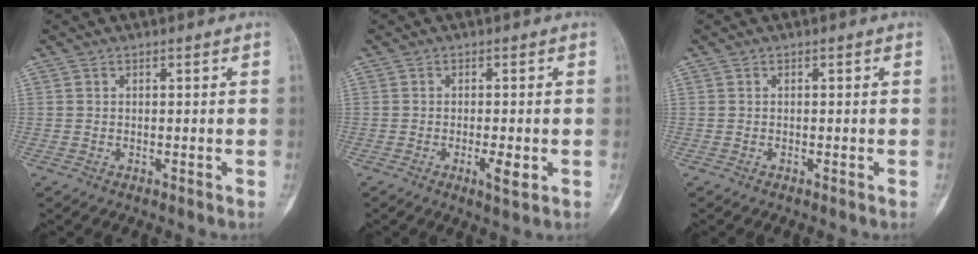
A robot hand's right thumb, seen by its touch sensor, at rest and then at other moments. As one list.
[{"total": 3.5, "force": [-1.1, 0.9, 3.2], "torque": [-0.054, -0.005, -0.016]}, {"total": 0.0}]